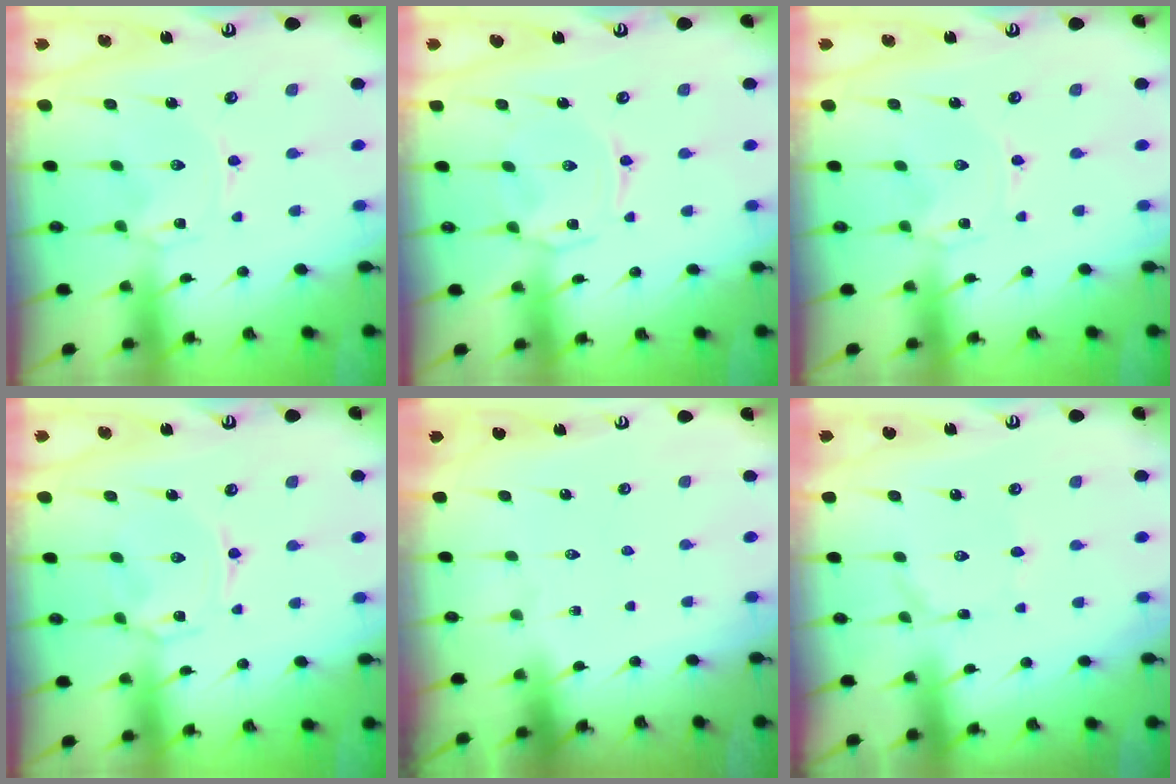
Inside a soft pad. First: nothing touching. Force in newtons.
{"total": 2.0, "press": 1.9, "slide": 0.5}
{"total": 0.0}
{"total": 1.7, "press": 1.7, "slide": 0.4}
{"total": 0.0}
{"total": 0.9, "press": 0.9, "slide": 0.1}